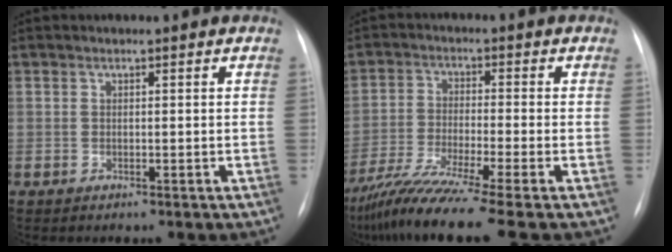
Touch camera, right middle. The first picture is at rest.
{"total": 12.3, "force": [-9.5, -1.8, 7.6], "torque": [-0.138, -0.041, -0.161]}